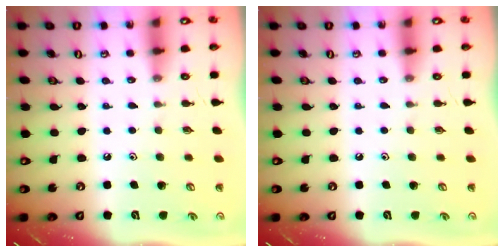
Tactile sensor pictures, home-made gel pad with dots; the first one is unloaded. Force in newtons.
{"total": 0.0}